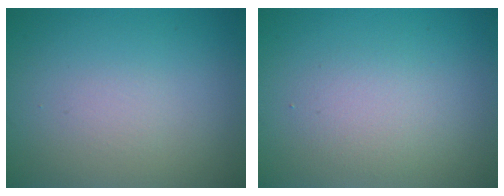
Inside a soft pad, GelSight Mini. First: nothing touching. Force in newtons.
{"total": 2.0, "press": 2.0, "slide": 0.1}